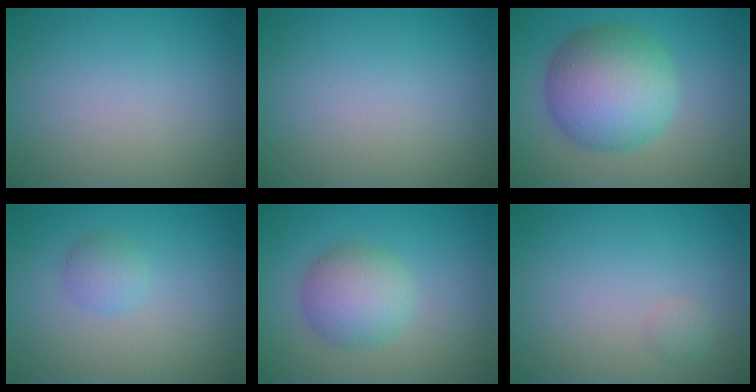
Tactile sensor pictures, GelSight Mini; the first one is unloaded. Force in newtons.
{"total": 0.0}
{"total": 8.9, "press": 8.9, "slide": 0.1}
{"total": 1.6, "press": 1.6, "slide": 0.0}
{"total": 4.4, "press": 4.4, "slide": 0.2}
{"total": 0.7, "press": 0.7, "slide": 0.0}